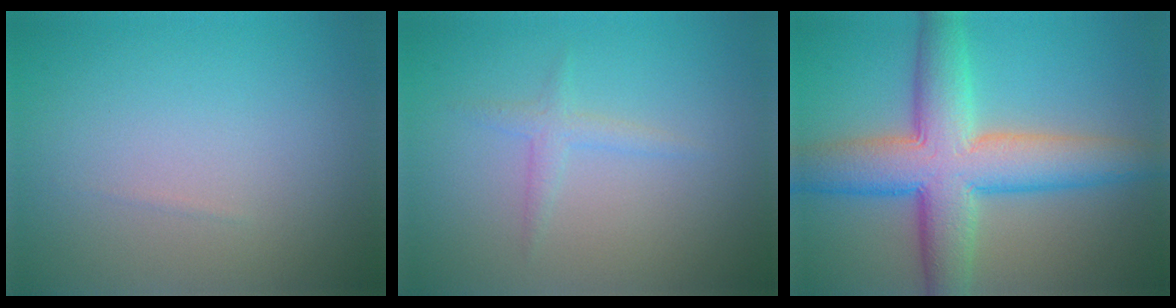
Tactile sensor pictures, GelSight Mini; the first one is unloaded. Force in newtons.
{"total": 0.7, "press": 0.6, "slide": 0.1}
{"total": 9.5, "press": 9.5, "slide": 0.0}